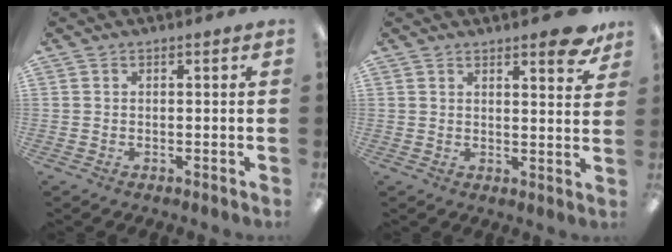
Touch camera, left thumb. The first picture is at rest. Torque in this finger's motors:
{"motor_torque": [-0.24, -0.08, 0.07, -0.07, 0.03]}